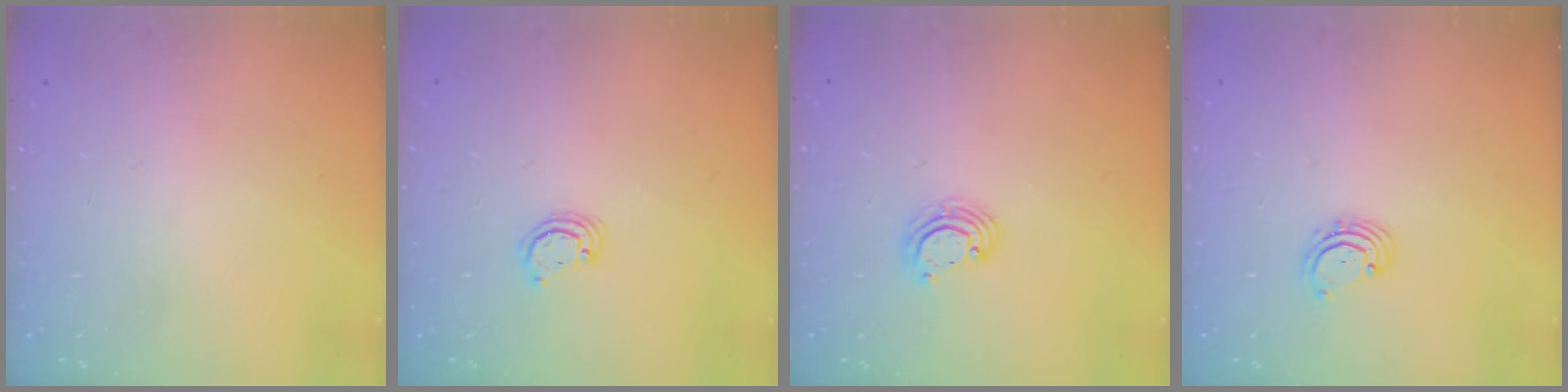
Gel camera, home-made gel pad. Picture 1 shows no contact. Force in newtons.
{"total": 2.6, "press": 2.6, "slide": 0.3}
{"total": 3.5, "press": 3.5, "slide": 0.2}
{"total": 2.0, "press": 1.9, "slide": 0.6}